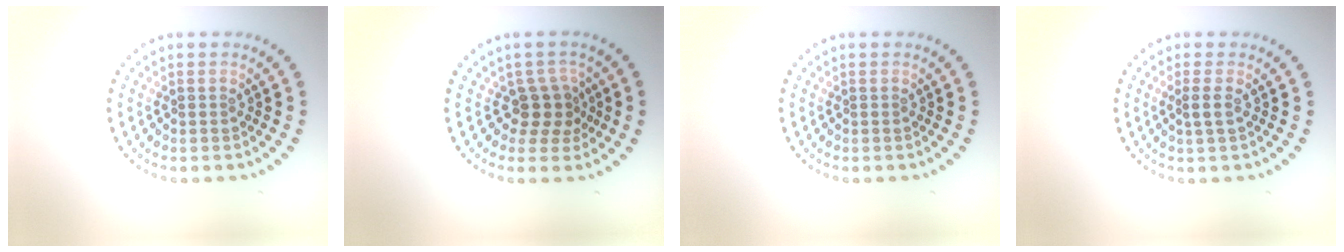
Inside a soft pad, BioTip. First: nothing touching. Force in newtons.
{"total": 2.5, "press": 1.9, "slide": 1.7}
{"total": 0.0}
{"total": 1.2, "press": 0.9, "slide": 0.7}